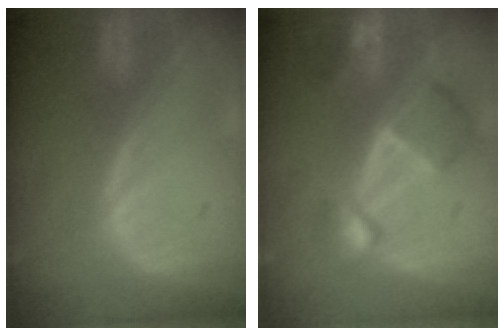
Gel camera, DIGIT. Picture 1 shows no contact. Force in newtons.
{"total": 7.7, "press": 6.7, "slide": 3.8}